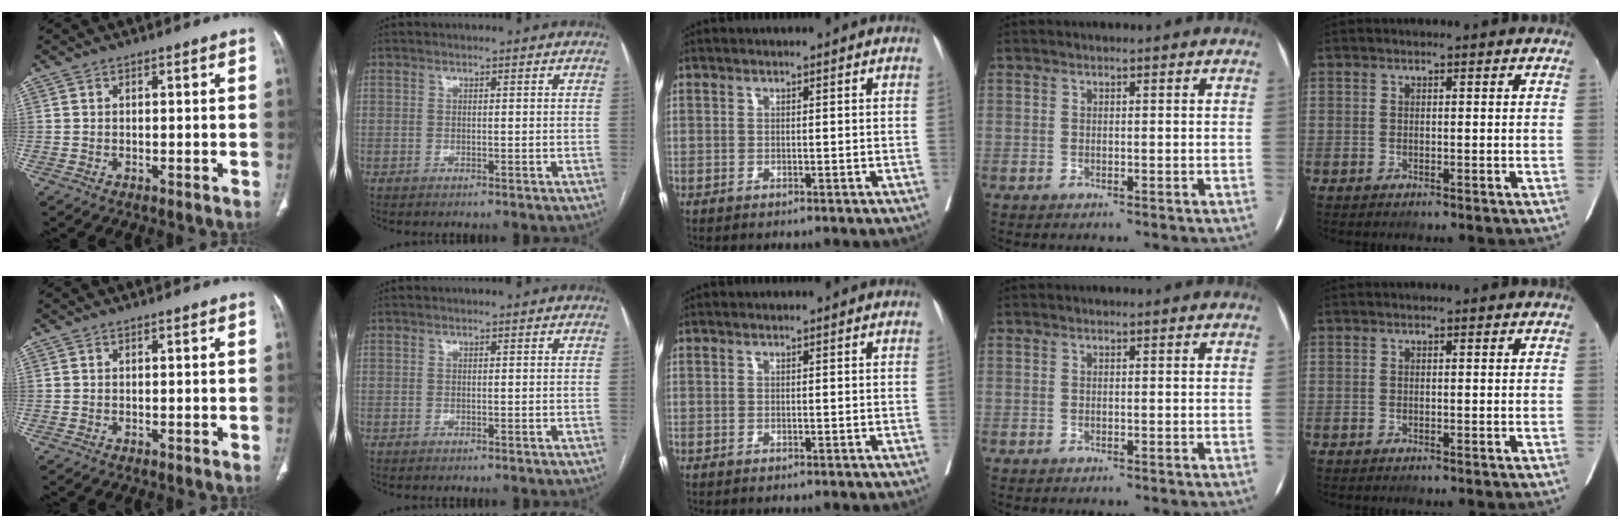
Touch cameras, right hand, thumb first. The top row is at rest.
{}